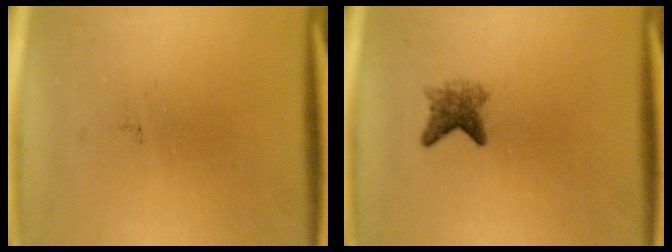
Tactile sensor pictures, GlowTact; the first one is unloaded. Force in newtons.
{"total": 2.9}